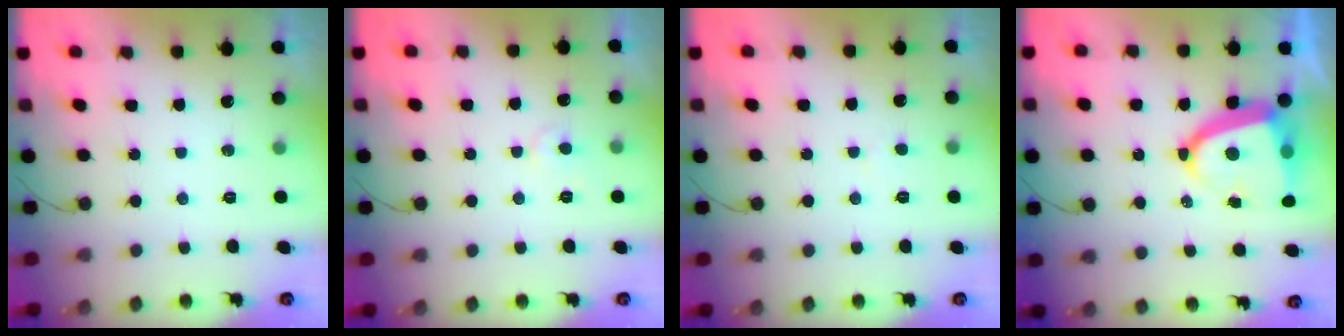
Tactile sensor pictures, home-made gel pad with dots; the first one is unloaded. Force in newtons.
{"total": 4.5, "press": 4.5, "slide": 0.4}
{"total": 1.8, "press": 1.8, "slide": 0.2}
{"total": 12.8, "press": 12.7, "slide": 1.6}